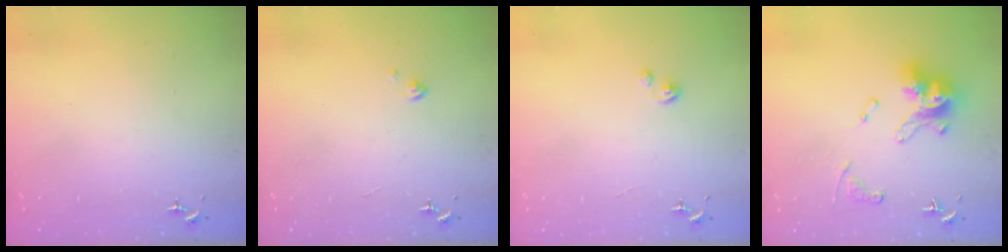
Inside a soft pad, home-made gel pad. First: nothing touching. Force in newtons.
{"total": 2.5, "press": 2.4, "slide": 0.2}
{"total": 1.4, "press": 1.4, "slide": 0.1}
{"total": 15.9, "press": 15.8, "slide": 1.8}